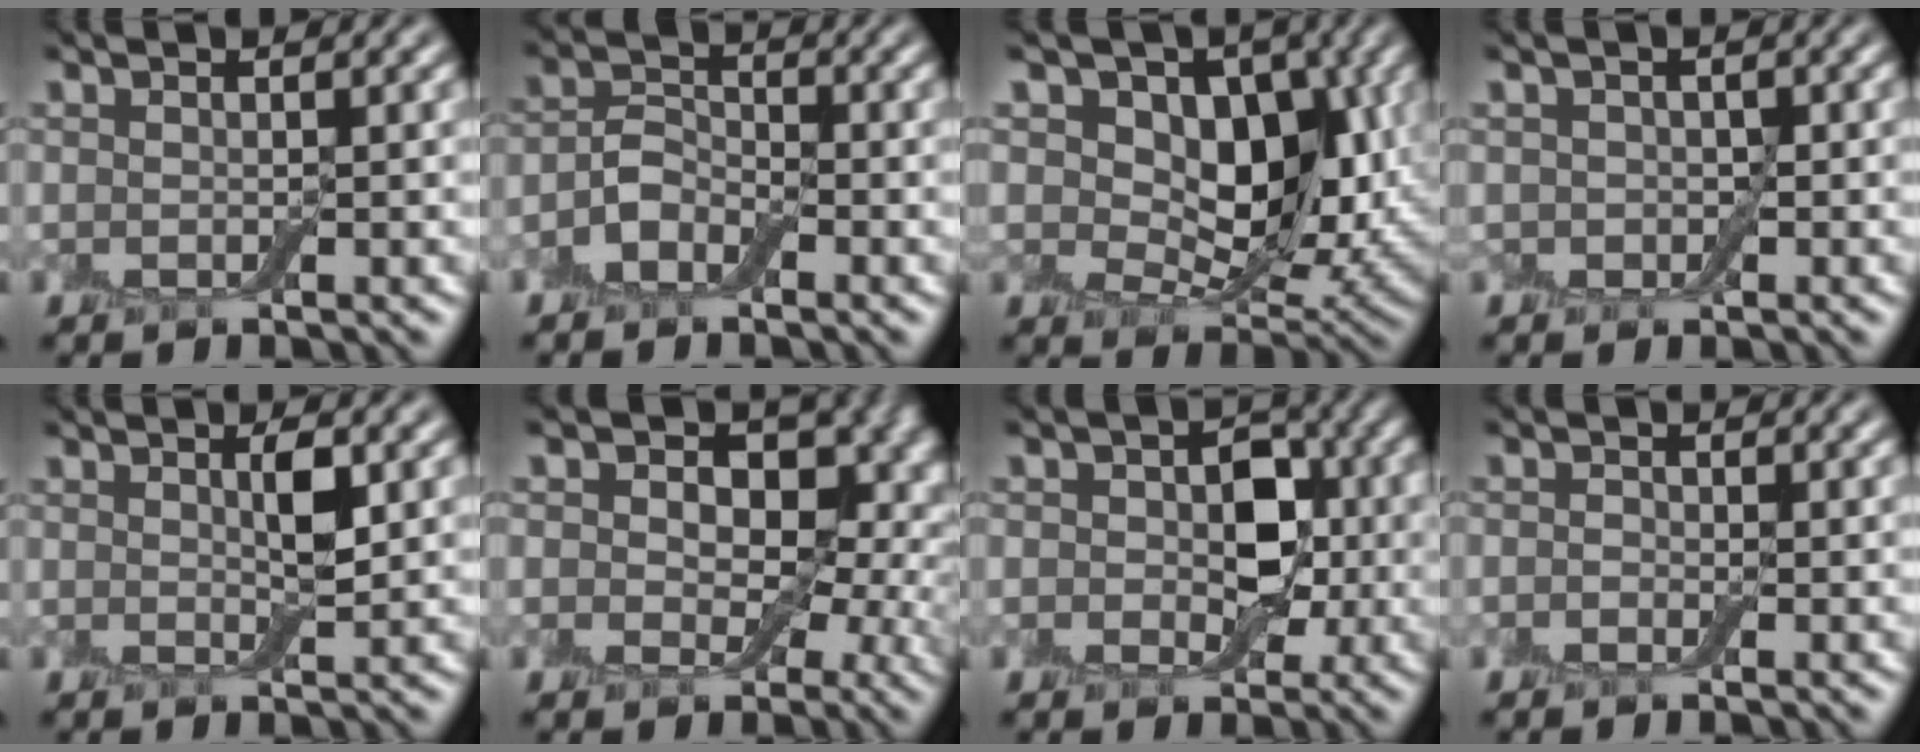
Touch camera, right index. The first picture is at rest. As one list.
[{"total": 2.4, "force": [-1.6, 1.5, 1.1], "torque": [-0.021, 0.009, -0.036]}, {"total": 11.3, "force": [4.4, 7.1, 7.6], "torque": [-0.119, 0.007, 0.039]}, {"total": 1.4, "force": [-0.1, 1.3, 0.6], "torque": [-0.007, 0.000, -0.009]}, {"total": 1.5, "force": [0.6, 0.4, 1.4], "torque": [-0.026, 0.000, 0.012]}, {"total": 11.5, "force": [3.6, 7.5, 7.9], "torque": [-0.089, 0.028, 0.041]}, {"total": 5.1, "force": [0.0, 3.7, 3.4], "torque": [-0.023, 0.002, -0.013]}, {"total": 0.8, "force": [-0.5, 0.6, 0.1], "torque": [0.005, 0.000, -0.014]}]